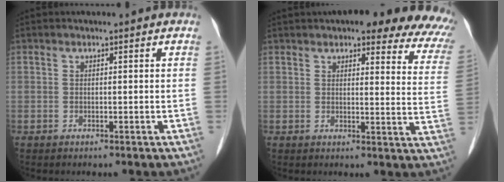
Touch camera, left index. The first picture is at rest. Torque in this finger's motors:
{"motor_torque": [1.07, -1.07, 0.26, 0.10]}